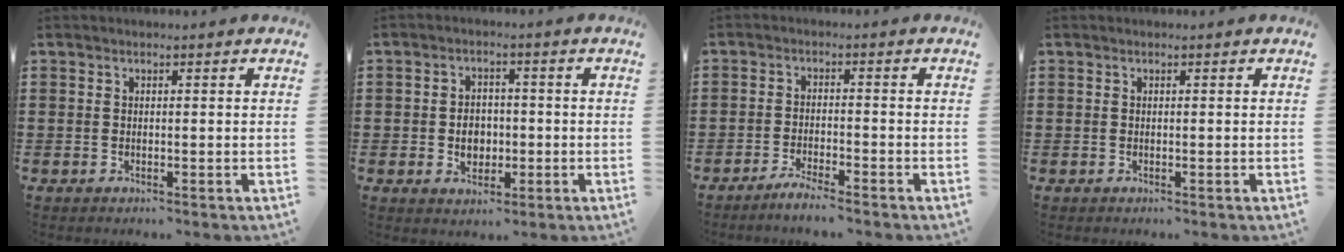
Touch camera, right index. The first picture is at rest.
{"total": 3.7, "force": [-0.7, 2.9, 2.3], "torque": [-0.041, 0.002, -0.016]}
{"total": 2.8, "force": [-2.6, -0.6, 0.7], "torque": [-0.012, 0.001, -0.051]}
{"total": 0.0}